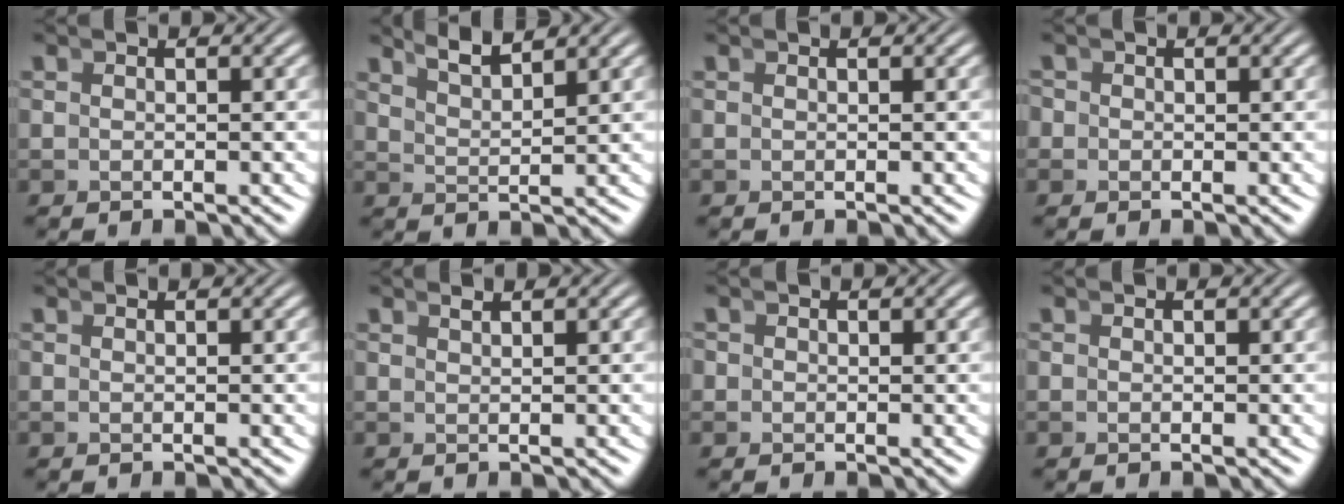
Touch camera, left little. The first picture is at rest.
{"total": 3.3, "force": [3.0, 0.0, 1.2], "torque": [-0.022, 0.004, 0.053]}
{"total": 0.0}
{"total": 2.1, "force": [-0.3, 2.1, 0.3], "torque": [-0.007, -0.001, -0.011]}
{"total": 0.5, "force": [0.4, -0.4, -0.1], "torque": [0.010, 0.004, 0.007]}
{"total": 0.9, "force": [0.7, -0.6, -0.1], "torque": [0.013, 0.006, 0.016]}
{"total": 1.5, "force": [-0.1, 1.5, 0.1], "torque": [-0.003, -0.003, -0.004]}
{"total": 0.0}